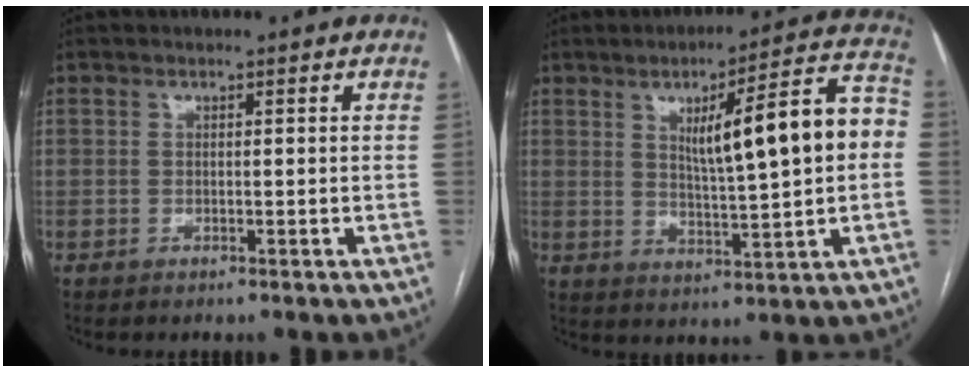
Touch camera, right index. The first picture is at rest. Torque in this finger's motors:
{"motor_torque": [0.97, 0.52, 0.38, 0.13]}